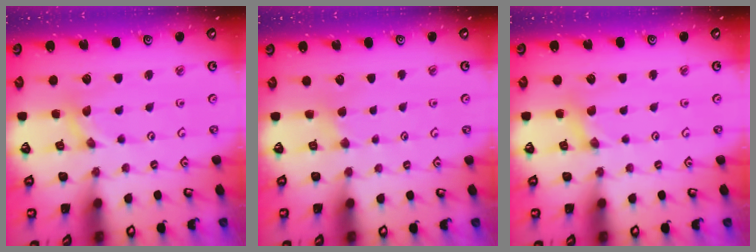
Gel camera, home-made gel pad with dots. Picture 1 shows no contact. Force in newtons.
{"total": 2.2, "press": 2.2, "slide": 0.3}
{"total": 1.6, "press": 1.6, "slide": 0.3}